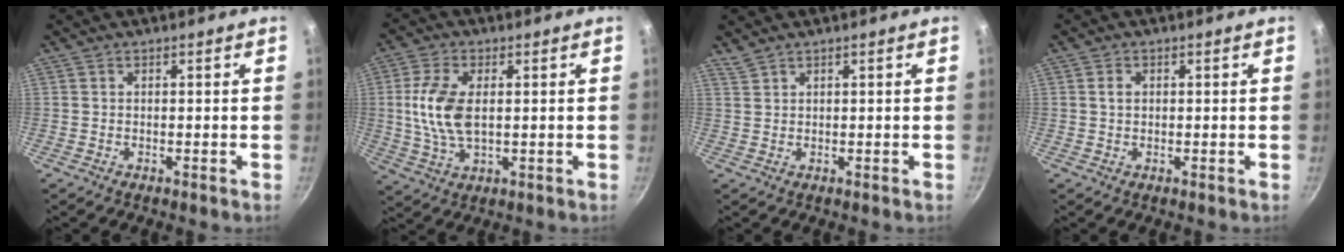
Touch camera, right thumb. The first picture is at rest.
{"total": 9.8, "force": [0.9, 5.2, 8.3], "torque": [-0.168, 0.000, 0.019]}
{"total": 1.4, "force": [1.3, 0.2, 0.5], "torque": [-0.011, -0.001, 0.034]}
{"total": 1.5, "force": [0.3, 1.1, 0.9], "torque": [-0.013, 0.004, 0.005]}